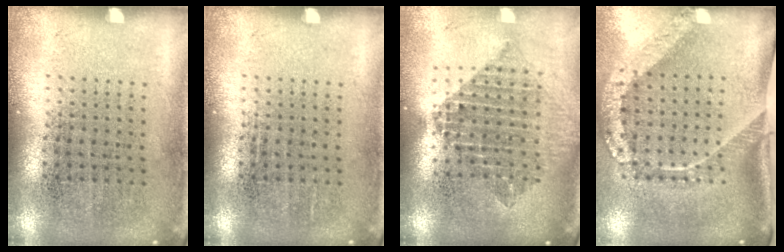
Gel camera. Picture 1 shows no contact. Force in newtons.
{"total": 0.0}
{"total": 2.1, "press": 1.7, "slide": 1.2}
{"total": 2.4, "press": 1.6, "slide": 1.8}